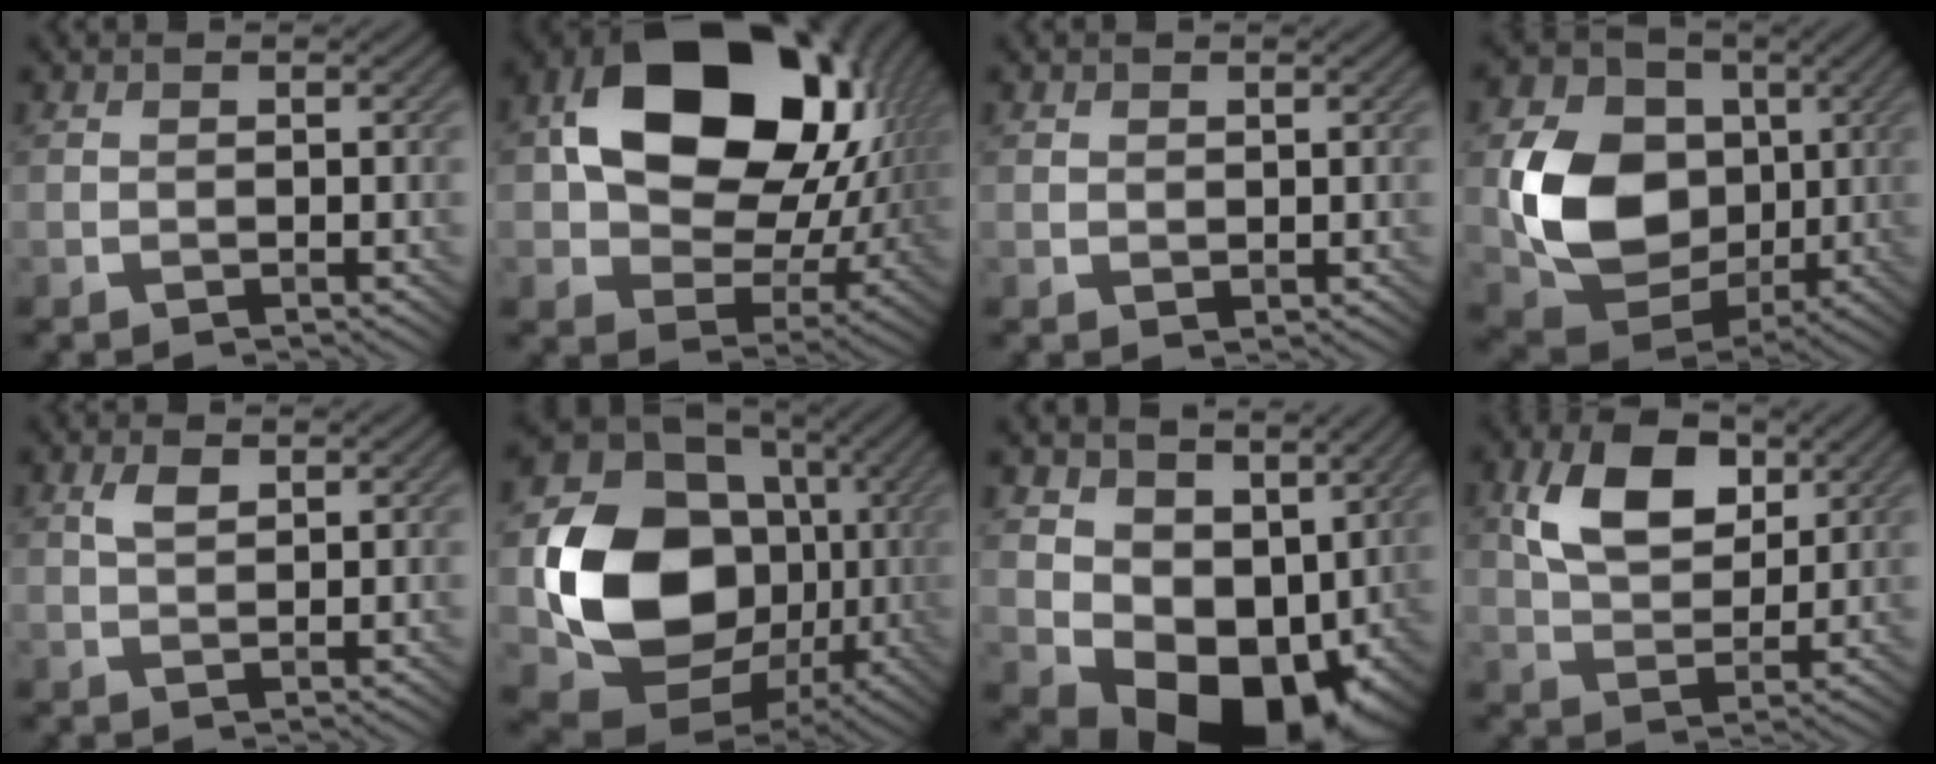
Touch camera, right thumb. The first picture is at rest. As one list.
[{"total": 18.3, "force": [4.2, 13.5, 11.6], "torque": [-0.204, -0.013, 0.095]}, {"total": 1.0, "force": [0.6, 0.8, 0.3], "torque": [-0.007, -0.004, 0.013]}, {"total": 12.5, "force": [0.2, 10.1, 7.4], "torque": [-0.166, -0.010, 0.006]}, {"total": 2.0, "force": [1.0, 0.9, 1.5], "torque": [-0.032, 0.003, 0.019]}, {"total": 16.7, "force": [-0.6, 13.6, 9.7], "torque": [-0.188, -0.040, -0.008]}, {"total": 12.9, "force": [1.7, 9.7, 8.3], "torque": [-0.146, -0.041, 0.051]}, {"total": 8.9, "force": [3.4, 5.4, 6.2], "torque": [-0.127, 0.005, 0.059]}]